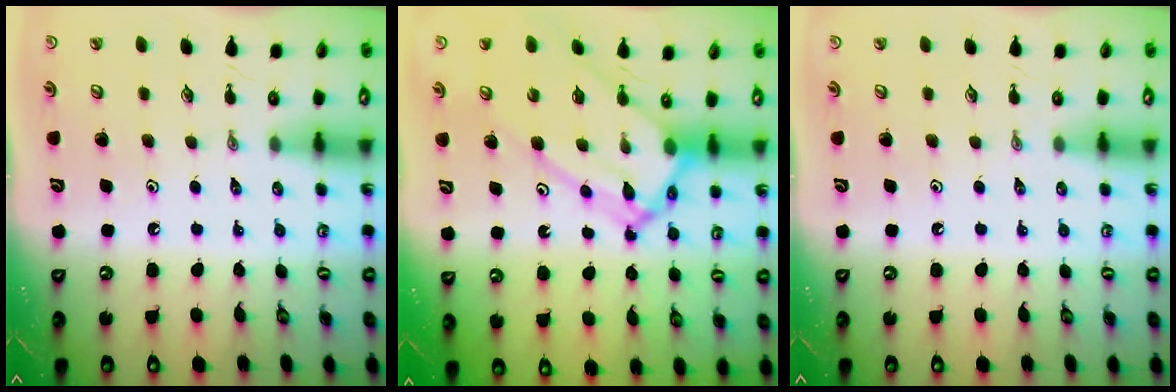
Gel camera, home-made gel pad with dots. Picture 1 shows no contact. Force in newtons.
{"total": 13.5, "press": 13.5, "slide": 1.2}
{"total": 0.0}